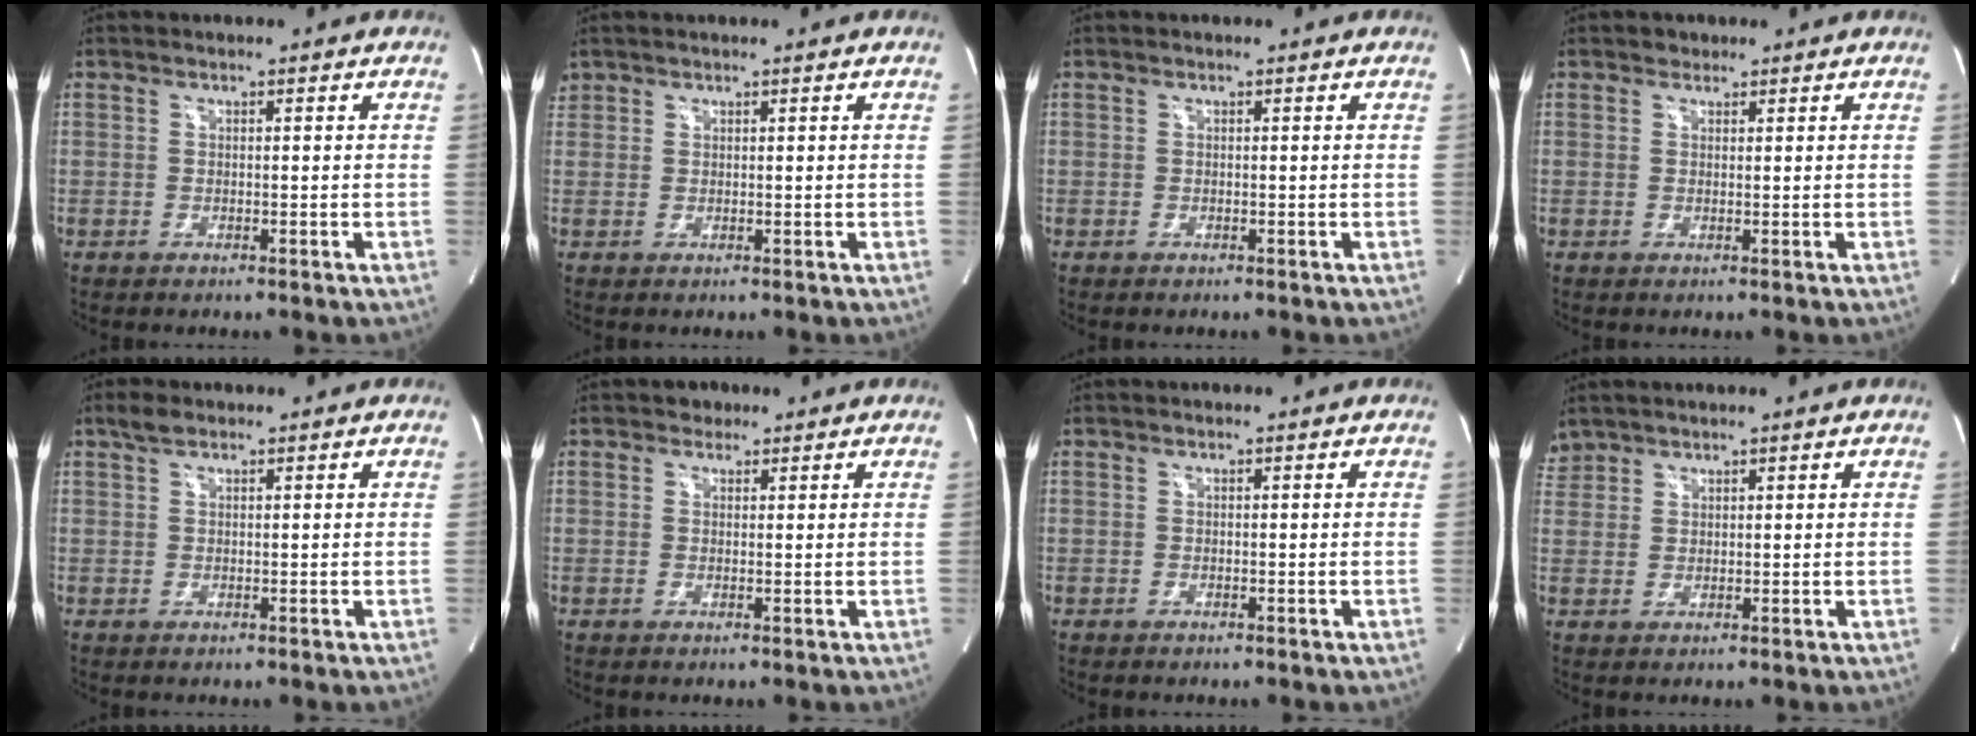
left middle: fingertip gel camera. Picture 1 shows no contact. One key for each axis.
{"total": 1.4, "fx": 1.1, "fy": 0.9, "fz": 0.0, "tx": 0.001, "ty": 0.015, "tz": 0.021}
{"total": 0.0}
{"total": 1.1, "fx": 0.8, "fy": 0.8, "fz": 0.0, "tx": 0.003, "ty": 0.000, "tz": 0.008}
{"total": 1.9, "fx": 1.4, "fy": 0.8, "fz": 1.0, "tx": -0.027, "ty": 0.011, "tz": 0.028}
{"total": 1.6, "fx": 1.1, "fy": 1.1, "fz": 0.2, "tx": -0.001, "ty": 0.003, "tz": 0.013}
{"total": 0.0}
{"total": 2.6, "fx": 2.4, "fy": 1.2, "fz": -0.2, "tx": 0.005, "ty": 0.014, "tz": 0.047}